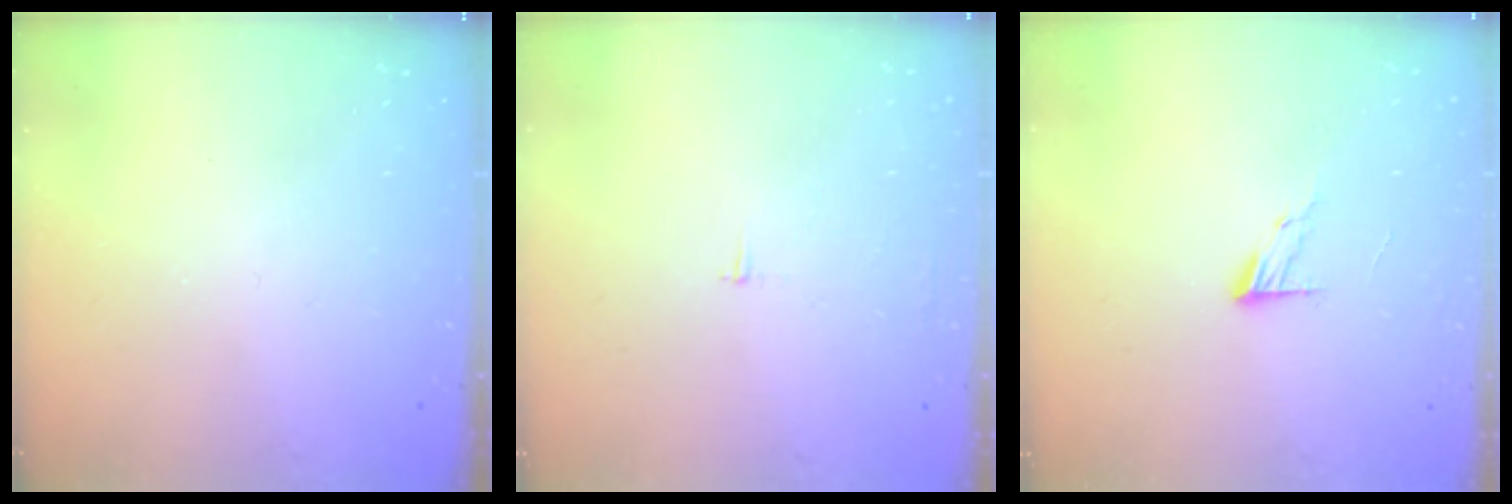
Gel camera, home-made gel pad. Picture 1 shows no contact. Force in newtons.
{"total": 2.1, "press": 2.1, "slide": 0.2}
{"total": 7.9, "press": 7.9, "slide": 0.7}